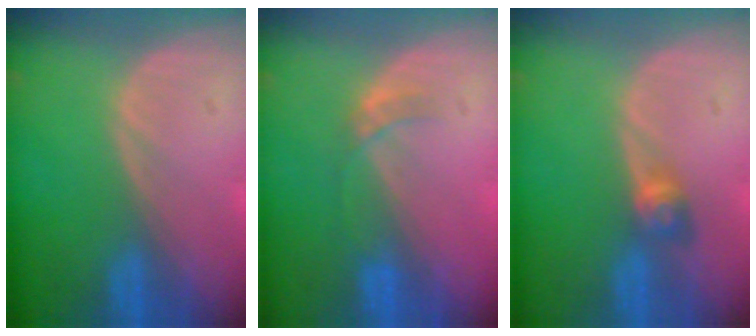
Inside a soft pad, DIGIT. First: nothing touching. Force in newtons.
{"total": 2.7, "press": 2.4, "slide": 1.3}
{"total": 2.9, "press": 2.5, "slide": 1.5}